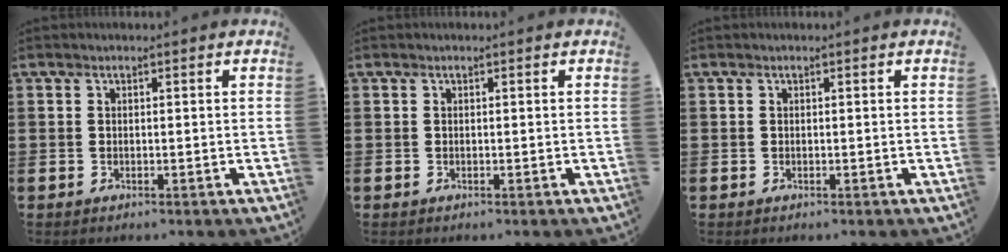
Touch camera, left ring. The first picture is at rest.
{"total": 0.0}
{"total": 0.0}